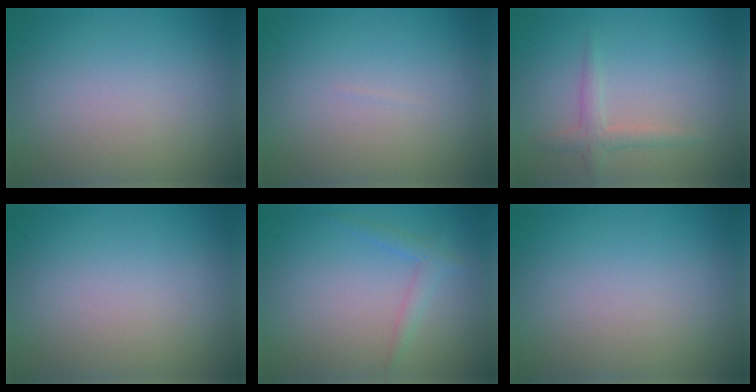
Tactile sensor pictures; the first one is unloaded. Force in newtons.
{"total": 0.0}
{"total": 1.7, "press": 1.7, "slide": 0.1}
{"total": 0.0}
{"total": 1.5, "press": 1.5, "slide": 0.1}
{"total": 0.0}